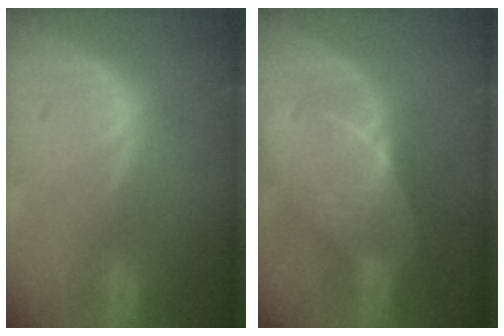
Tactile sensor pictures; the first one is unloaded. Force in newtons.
{"total": 6.8, "press": 6.5, "slide": 2.2}